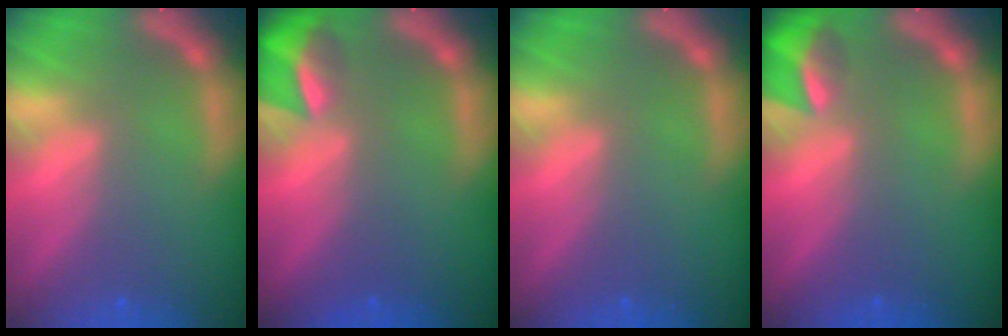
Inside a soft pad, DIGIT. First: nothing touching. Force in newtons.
{"total": 4.4}
{"total": 0.0}
{"total": 3.9}